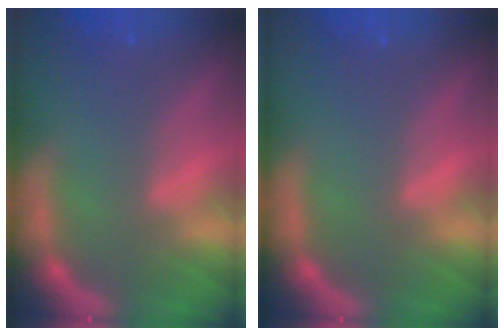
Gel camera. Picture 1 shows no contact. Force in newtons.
{"total": 0.0}